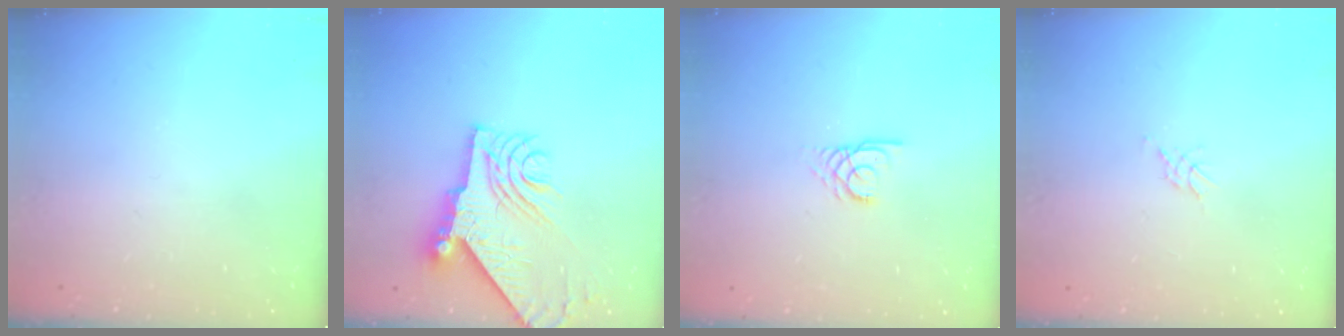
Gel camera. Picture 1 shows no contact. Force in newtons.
{"total": 11.9, "press": 11.9, "slide": 1.2}
{"total": 2.9, "press": 2.9, "slide": 0.3}
{"total": 1.4, "press": 1.4, "slide": 0.2}